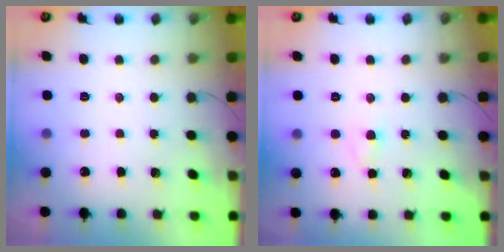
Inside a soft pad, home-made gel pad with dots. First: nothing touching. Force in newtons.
{"total": 2.2, "press": 2.0, "slide": 1.0}